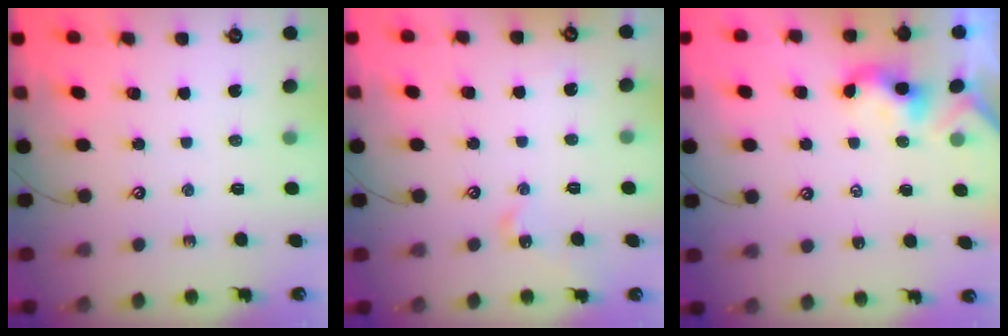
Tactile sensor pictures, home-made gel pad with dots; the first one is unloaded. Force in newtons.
{"total": 2.0, "press": 1.9, "slide": 0.3}
{"total": 2.2, "press": 2.2, "slide": 0.2}